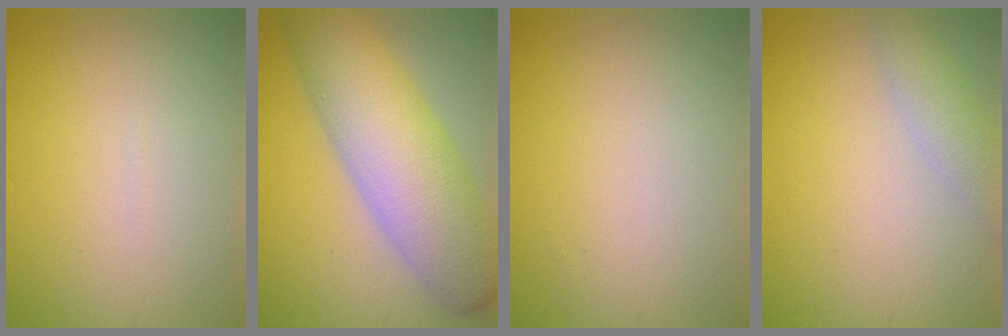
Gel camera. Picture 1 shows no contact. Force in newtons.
{"total": 9.4, "press": 9.4, "slide": 0.3}
{"total": 0.0}
{"total": 2.6, "press": 2.6, "slide": 0.1}